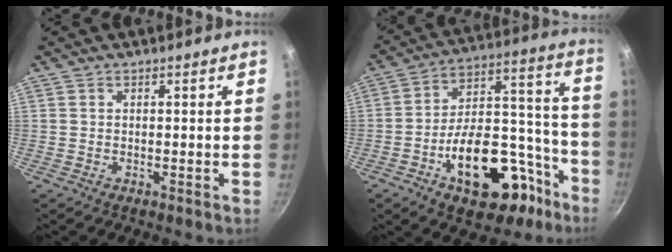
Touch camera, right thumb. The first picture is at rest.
{"total": 24.6, "force": [-11.9, 13.3, 16.9], "torque": [-0.203, 0.094, -0.166]}